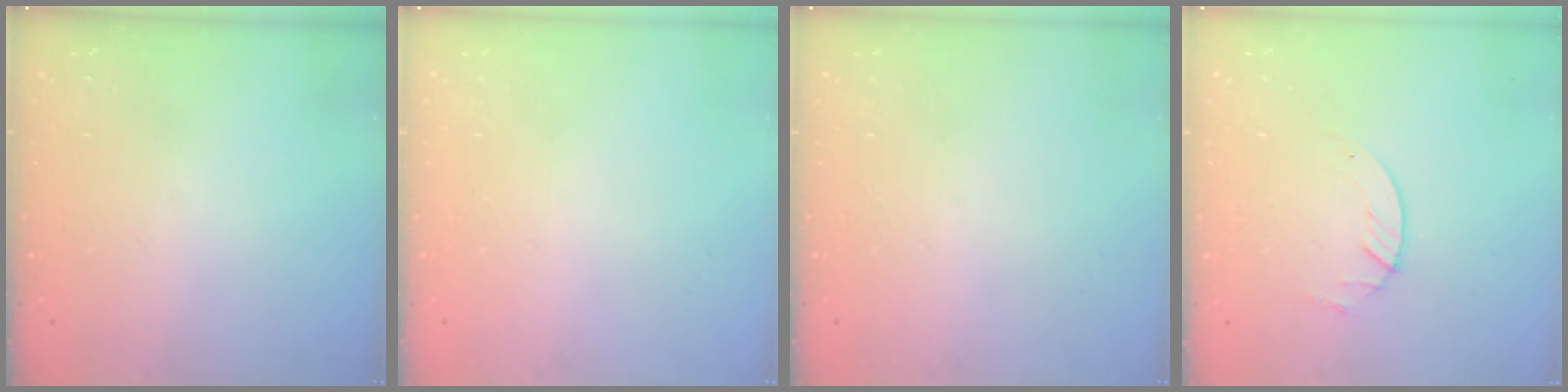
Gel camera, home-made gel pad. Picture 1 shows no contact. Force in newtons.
{"total": 0.0}
{"total": 0.0}
{"total": 1.8, "press": 1.8, "slide": 0.2}